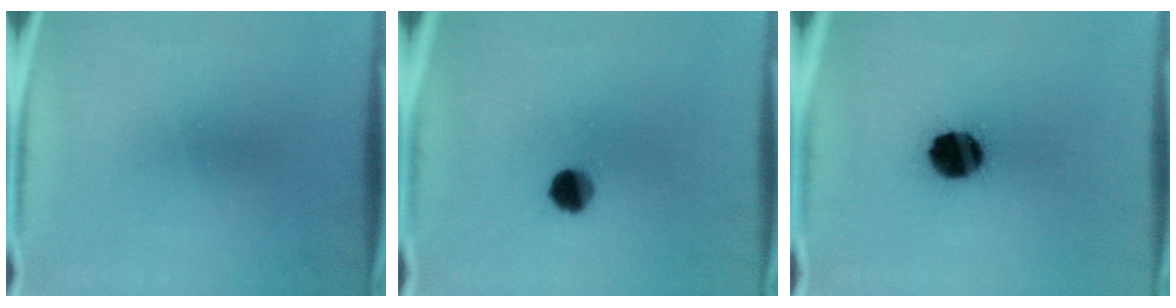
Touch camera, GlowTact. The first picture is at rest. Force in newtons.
{"total": 5.1}
{"total": 12.5}